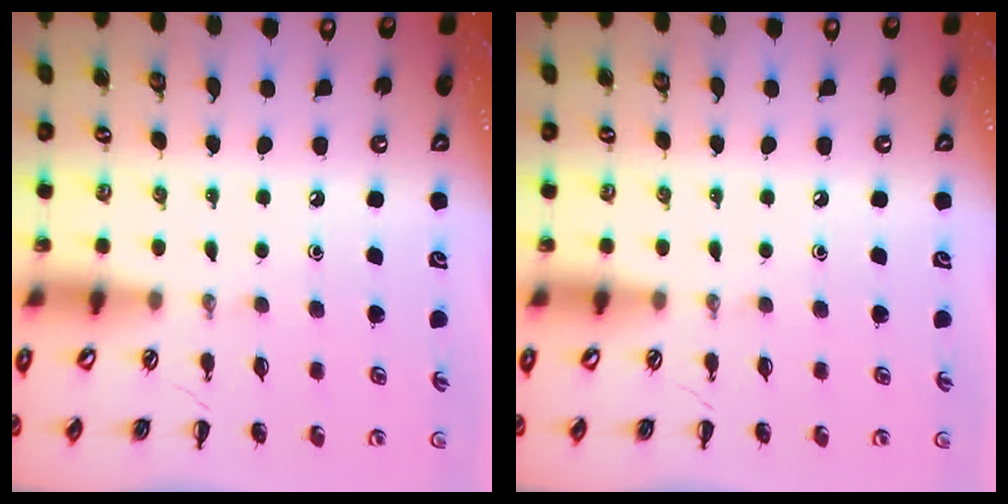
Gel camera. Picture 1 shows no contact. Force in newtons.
{"total": 0.0}